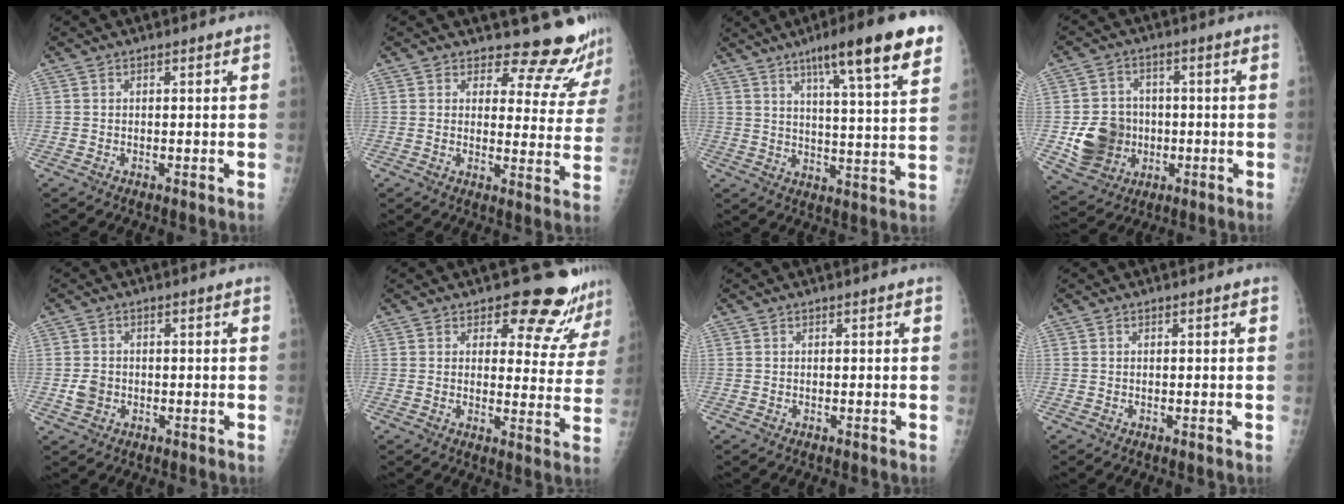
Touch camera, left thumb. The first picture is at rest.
{"total": 11.6, "force": [11.3, 2.7, 0.5], "torque": [0.037, -0.119, 0.114]}
{"total": 17.6, "force": [10.5, 2.1, 13.9], "torque": [-0.188, -0.039, 0.150]}
{"total": 11.1, "force": [-1.5, 9.9, 4.8], "torque": [-0.055, 0.005, -0.017]}
{"total": 2.9, "force": [-0.6, 2.5, 1.4], "torque": [-0.021, 0.004, -0.008]}
{"total": 11.7, "force": [10.6, 4.0, 2.8], "torque": [0.010, -0.086, 0.110]}
{"total": 0.0}
{"total": 0.0}